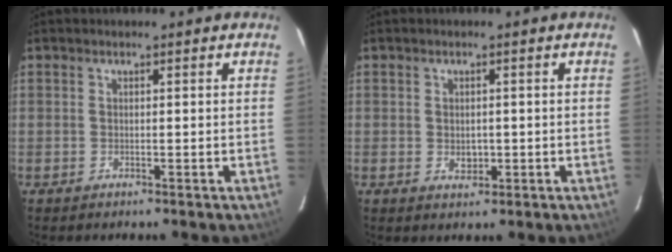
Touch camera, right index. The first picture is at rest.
{"total": 2.6, "force": [-0.4, 2.1, 1.5], "torque": [-0.023, 0.000, -0.004]}